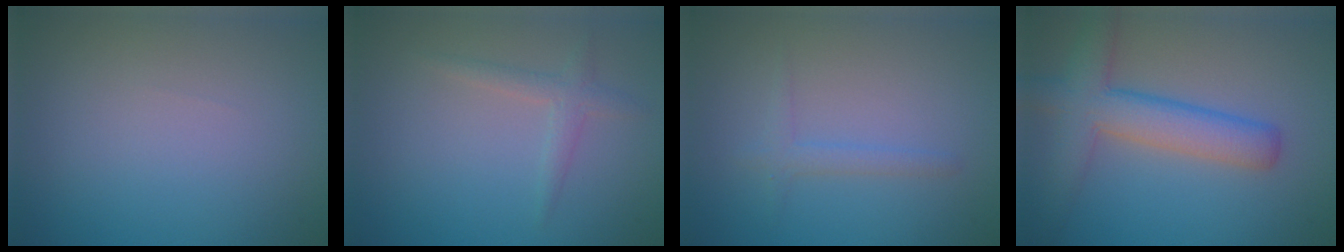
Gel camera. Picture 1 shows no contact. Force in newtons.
{"total": 1.6, "press": 1.6, "slide": 0.0}
{"total": 1.4, "press": 1.4, "slide": 0.1}
{"total": 5.9, "press": 5.9, "slide": 0.3}